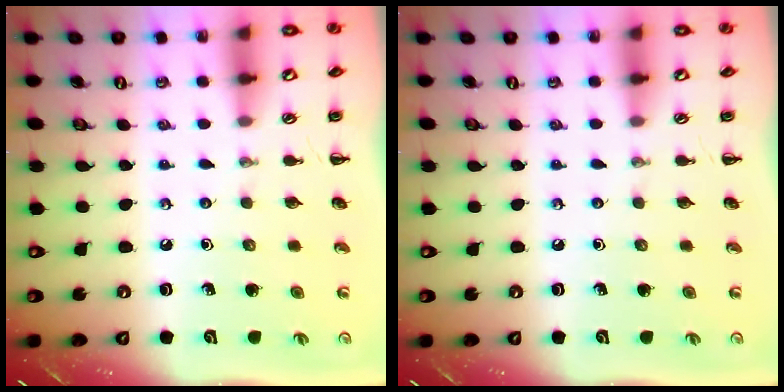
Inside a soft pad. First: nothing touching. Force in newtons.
{"total": 0.0}